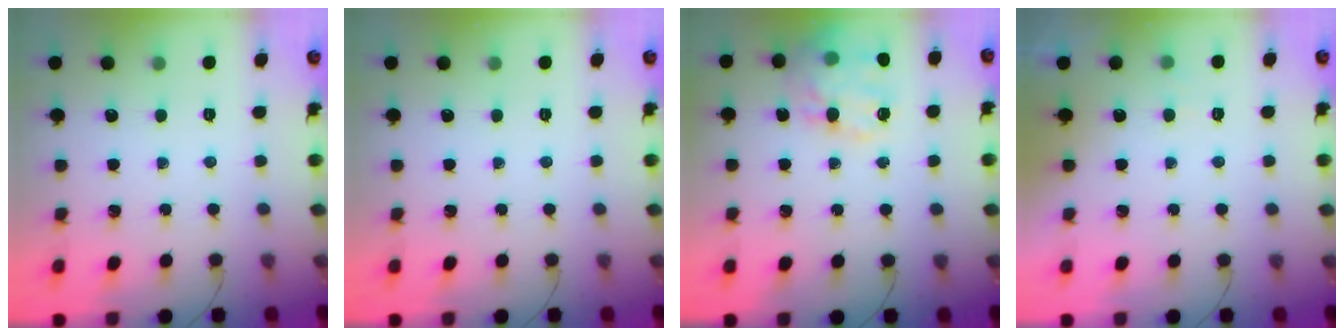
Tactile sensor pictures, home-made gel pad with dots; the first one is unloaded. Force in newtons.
{"total": 0.0}
{"total": 18.1, "press": 17.8, "slide": 2.8}
{"total": 2.3, "press": 2.0, "slide": 1.2}